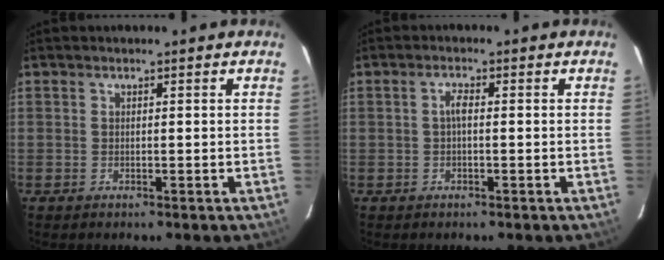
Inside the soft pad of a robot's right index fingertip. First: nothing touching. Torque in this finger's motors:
{"motor_torque": [0.33, 0.00, 0.19, 0.06]}